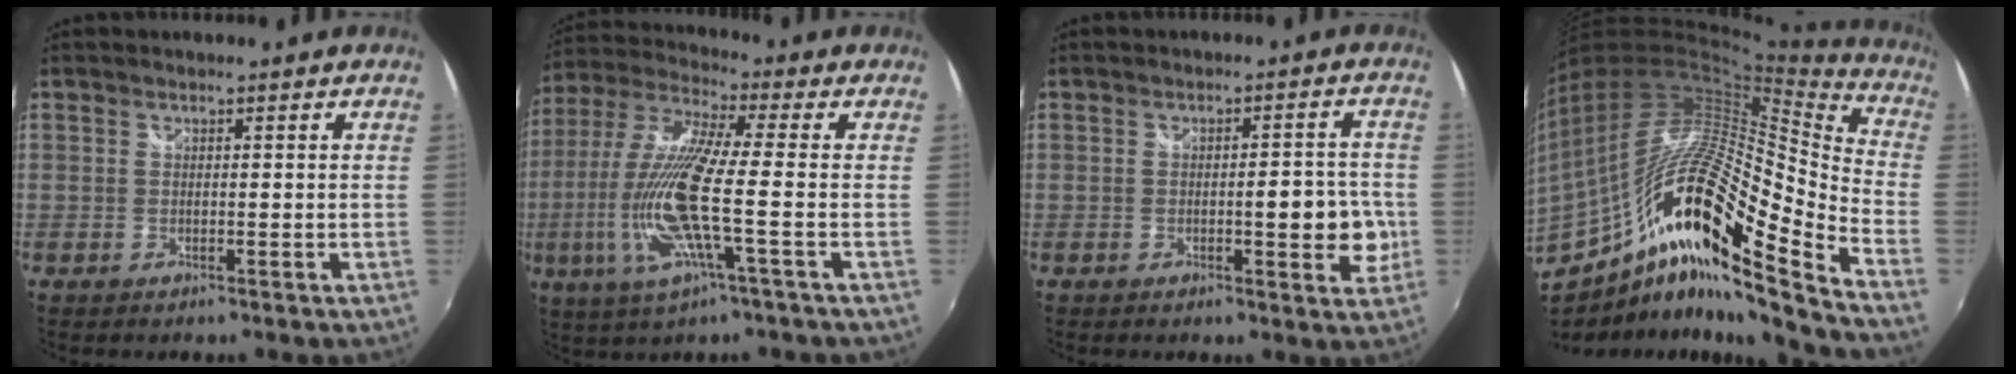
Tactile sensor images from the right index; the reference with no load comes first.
{"total": 16.3, "force": [-4.1, 1.3, 15.7], "torque": [-0.314, -0.016, -0.079]}
{"total": 6.3, "force": [-1.1, 2.1, 5.8], "torque": [-0.082, 0.002, -0.005]}
{"total": 23.0, "force": [-7.2, 4.9, 21.3], "torque": [-0.349, -0.036, -0.146]}